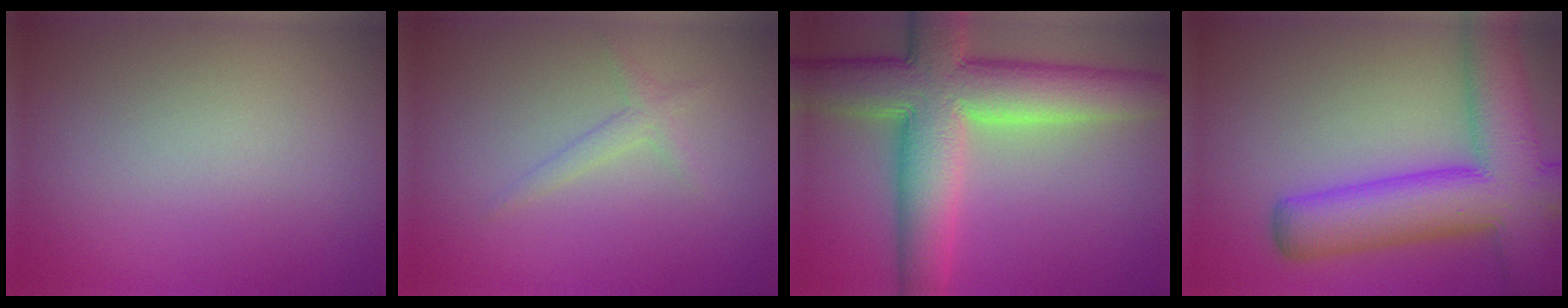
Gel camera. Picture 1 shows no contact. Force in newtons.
{"total": 1.3, "press": 1.3, "slide": 0.1}
{"total": 11.1, "press": 11.0, "slide": 0.5}
{"total": 10.7, "press": 10.7, "slide": 0.6}